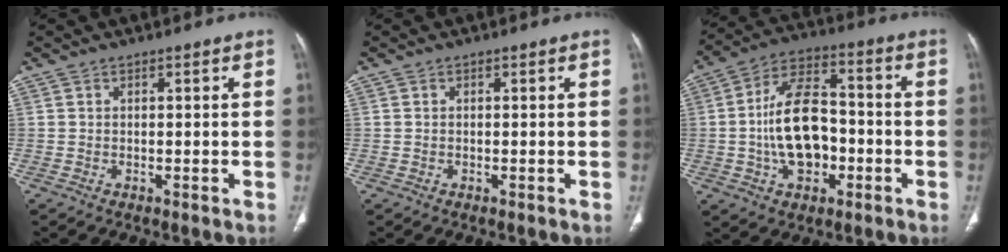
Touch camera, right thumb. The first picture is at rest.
{"total": 0.0}
{"total": 15.5, "force": [-2.5, 9.4, 12.0], "torque": [-0.198, 0.035, -0.044]}